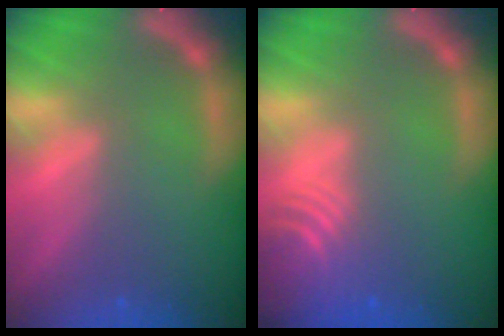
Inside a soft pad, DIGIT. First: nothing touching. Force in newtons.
{"total": 7.0}